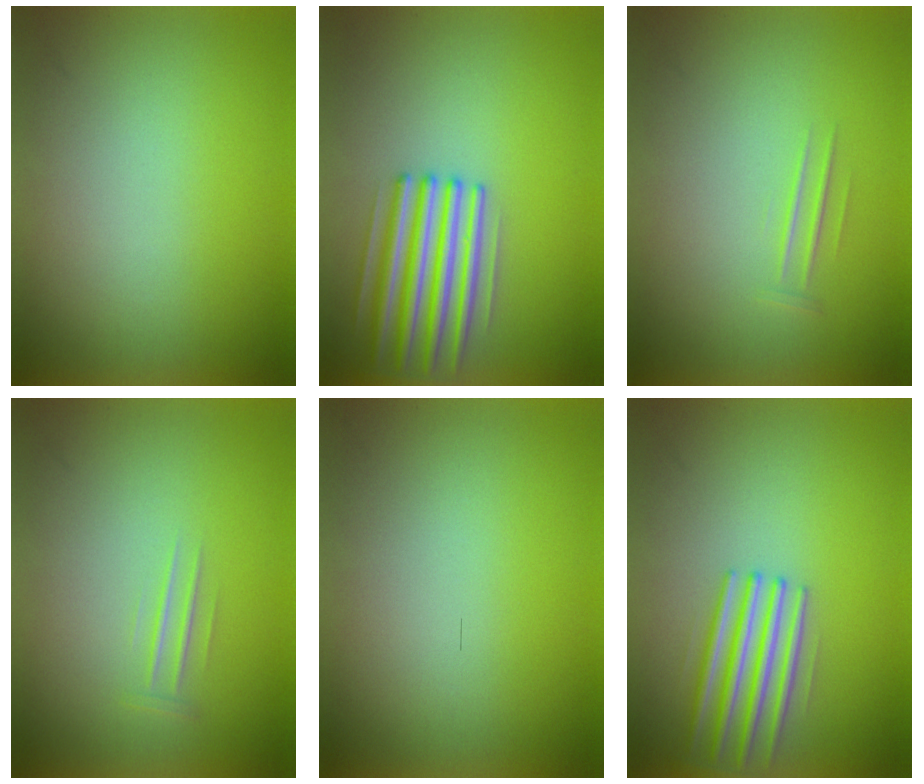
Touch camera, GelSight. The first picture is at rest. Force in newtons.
{"total": 4.7}
{"total": 1.1}
{"total": 1.0}
{"total": 0.0}
{"total": 3.8}